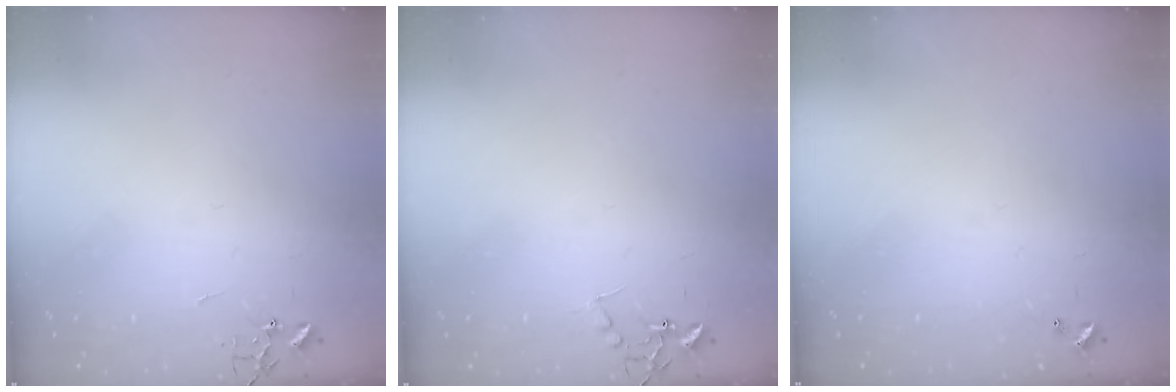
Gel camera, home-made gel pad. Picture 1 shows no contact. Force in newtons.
{"total": 6.9, "press": 6.9, "slide": 0.4}
{"total": 0.0}